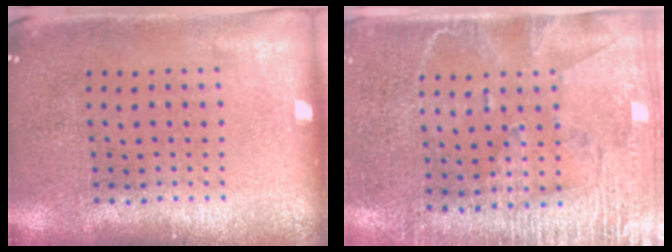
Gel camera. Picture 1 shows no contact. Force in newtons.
{"total": 3.0, "press": 2.7, "slide": 1.3}